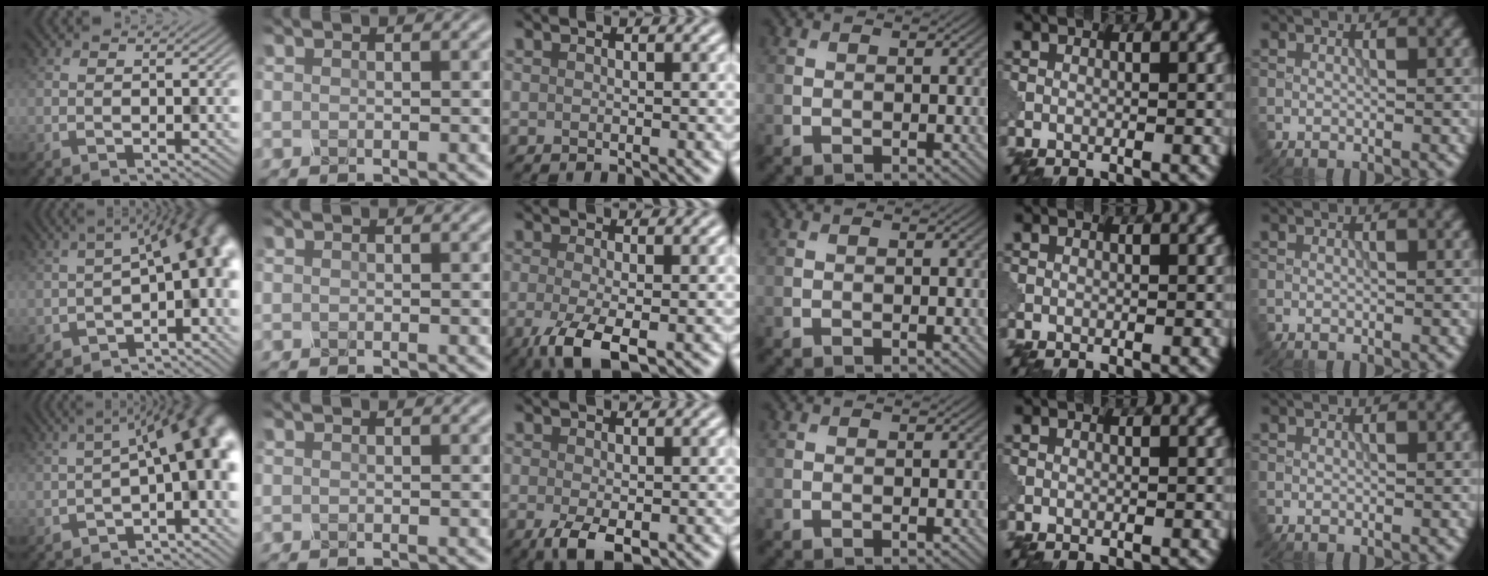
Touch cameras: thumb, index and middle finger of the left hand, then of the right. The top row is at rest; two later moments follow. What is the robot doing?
{"motion": "shake", "object": "medicine bottle"}